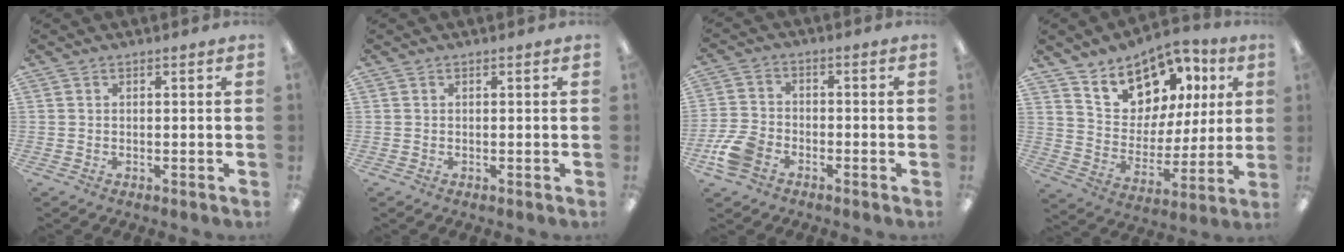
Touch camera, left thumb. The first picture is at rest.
{"total": 0.0}
{"total": 8.2, "force": [-4.2, 5.4, 4.5], "torque": [-0.103, 0.018, -0.078]}
{"total": 14.1, "force": [9.7, 9.2, 4.6], "torque": [-0.087, -0.065, 0.183]}